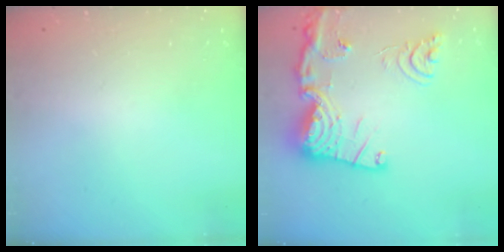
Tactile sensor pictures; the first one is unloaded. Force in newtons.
{"total": 21.7, "press": 21.5, "slide": 2.2}